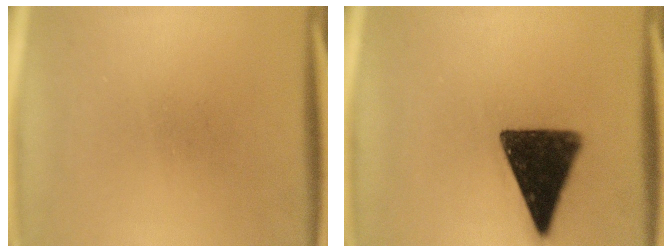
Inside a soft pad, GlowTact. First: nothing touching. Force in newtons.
{"total": 14.7}